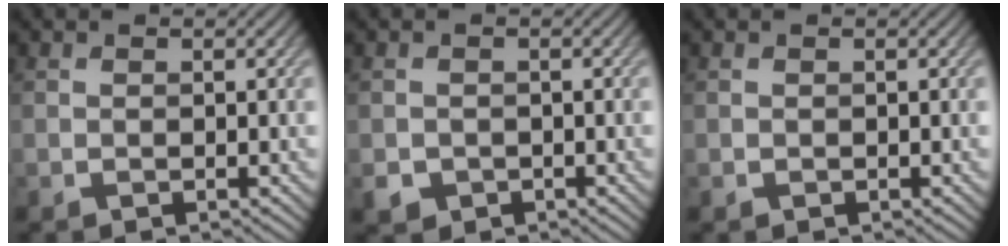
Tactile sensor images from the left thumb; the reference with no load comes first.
{"total": 2.2, "force": [-0.9, 1.9, 0.6], "torque": [-0.012, -0.012, -0.019]}
{"total": 0.0}